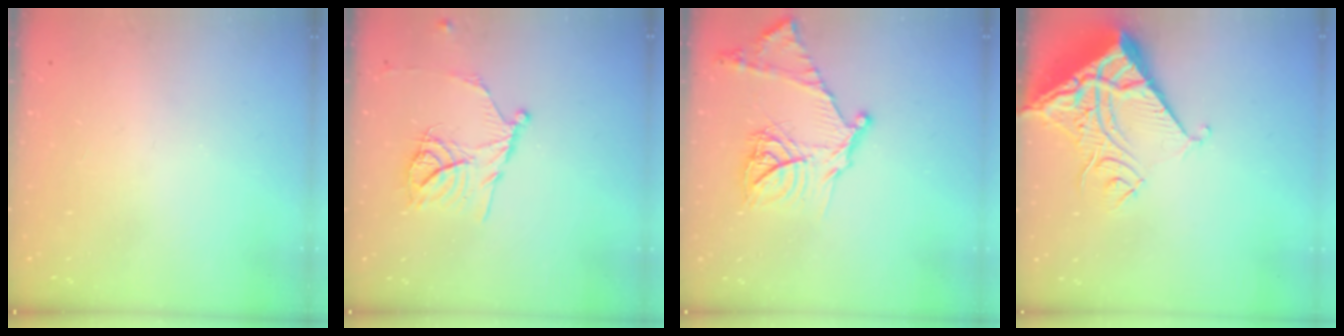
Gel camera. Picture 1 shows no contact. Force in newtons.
{"total": 13.1, "press": 13.1, "slide": 1.0}
{"total": 19.1, "press": 19.0, "slide": 1.7}
{"total": 11.2, "press": 11.1, "slide": 1.5}